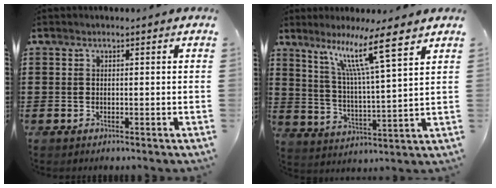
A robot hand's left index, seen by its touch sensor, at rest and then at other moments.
{"total": 11.0, "force": [7.7, 0.1, 7.9], "torque": [-0.166, -0.031, 0.125]}